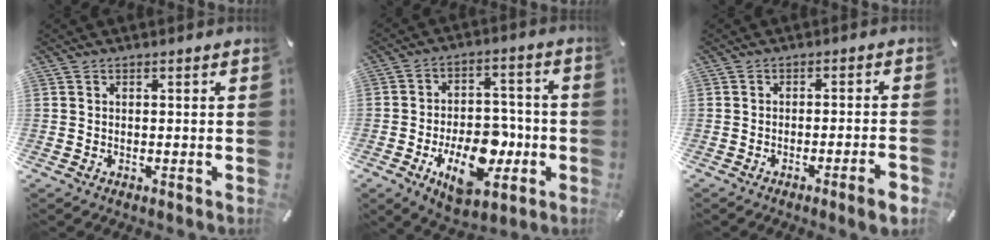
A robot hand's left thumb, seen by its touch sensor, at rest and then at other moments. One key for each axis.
{"total": 15.1, "fx": -5.5, "fy": 9.1, "fz": 10.7, "tx": -0.163, "ty": 0.017, "tz": -0.090}
{"total": 5.3, "fx": -2.7, "fy": 0.5, "fz": 4.6, "tx": -0.068, "ty": 0.000, "tz": -0.043}